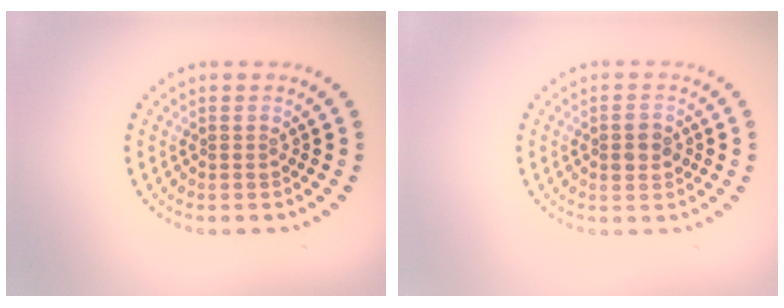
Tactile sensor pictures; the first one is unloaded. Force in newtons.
{"total": 2.5, "press": 2.5, "slide": 0.2}